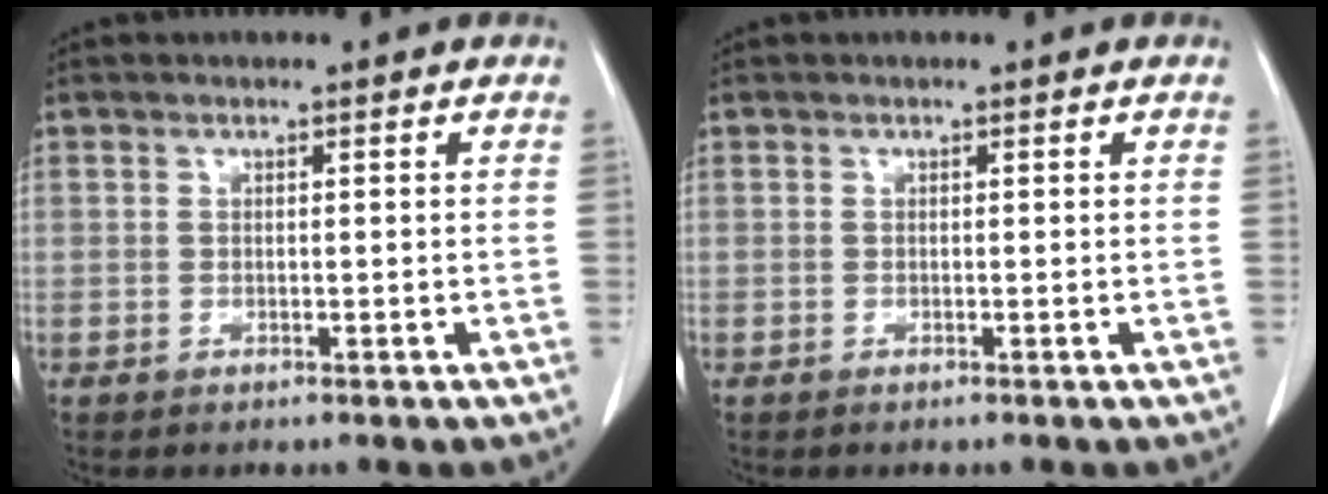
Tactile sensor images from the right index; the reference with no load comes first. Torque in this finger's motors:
{"motor_torque": [-0.05, -0.03, -0.01, 0.00]}